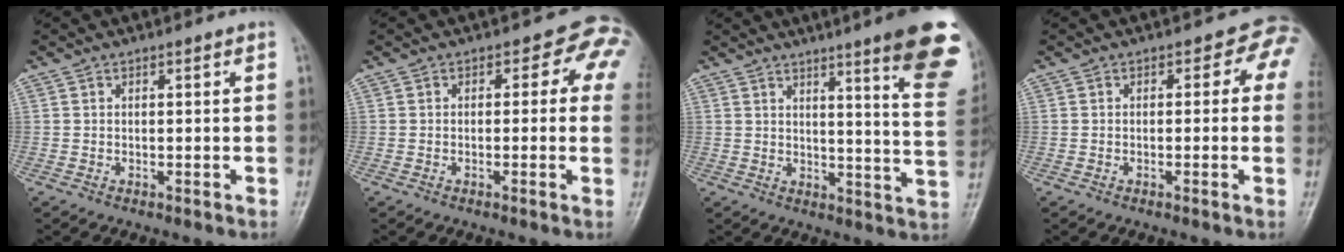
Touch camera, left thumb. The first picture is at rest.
{"total": 5.8, "force": [1.0, 3.9, 4.2], "torque": [-0.001, 0.008, -0.005]}
{"total": 17.8, "force": [10.9, 1.9, 14.0], "torque": [-0.147, -0.058, 0.123]}
{"total": 4.2, "force": [0.6, 3.0, 2.9], "torque": [0.009, 0.009, -0.010]}